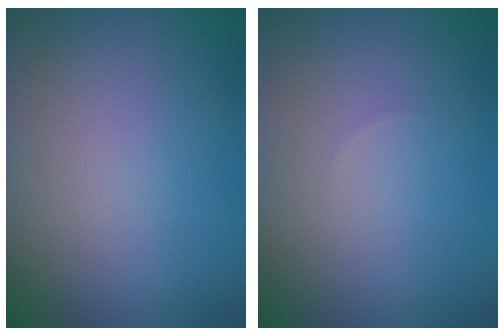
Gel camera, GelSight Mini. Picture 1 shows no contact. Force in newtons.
{"total": 0.0}